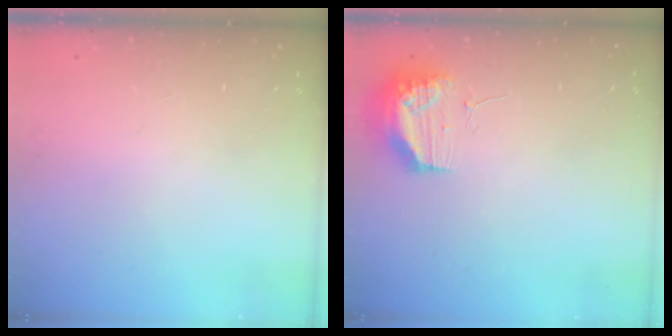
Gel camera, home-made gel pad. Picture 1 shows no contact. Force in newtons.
{"total": 10.6, "press": 10.5, "slide": 1.3}